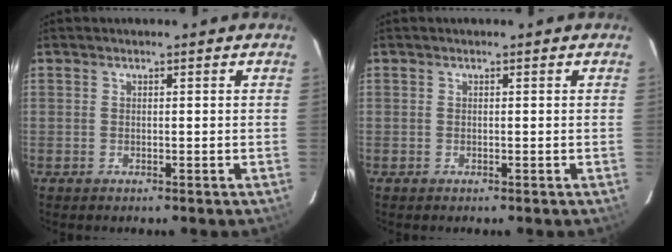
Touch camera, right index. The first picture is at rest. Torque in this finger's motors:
{"motor_torque": [0.04, 0.03, 0.00, 0.00]}